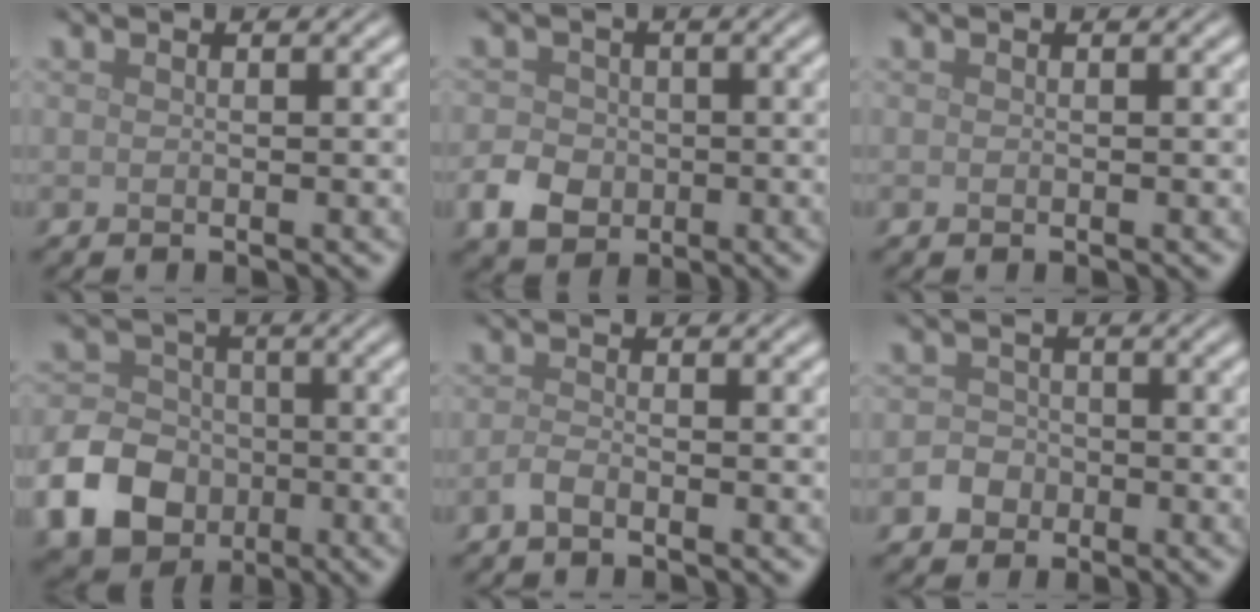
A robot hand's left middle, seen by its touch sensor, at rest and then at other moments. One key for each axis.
{"total": 3.8, "fx": -1.3, "fy": 3.1, "fz": 1.6, "tx": -0.028, "ty": 0.000, "tz": -0.033}
{"total": 0.0}
{"total": 9.1, "fx": -3.6, "fy": 7.3, "fz": 4.2, "tx": -0.086, "ty": -0.020, "tz": -0.090}
{"total": 1.2, "fx": -0.9, "fy": 0.4, "fz": 0.8, "tx": -0.019, "ty": 0.001, "tz": -0.020}
{"total": 2.0, "fx": -0.9, "fy": 1.7, "fz": 0.5, "tx": 0.007, "ty": 0.002, "tz": -0.022}